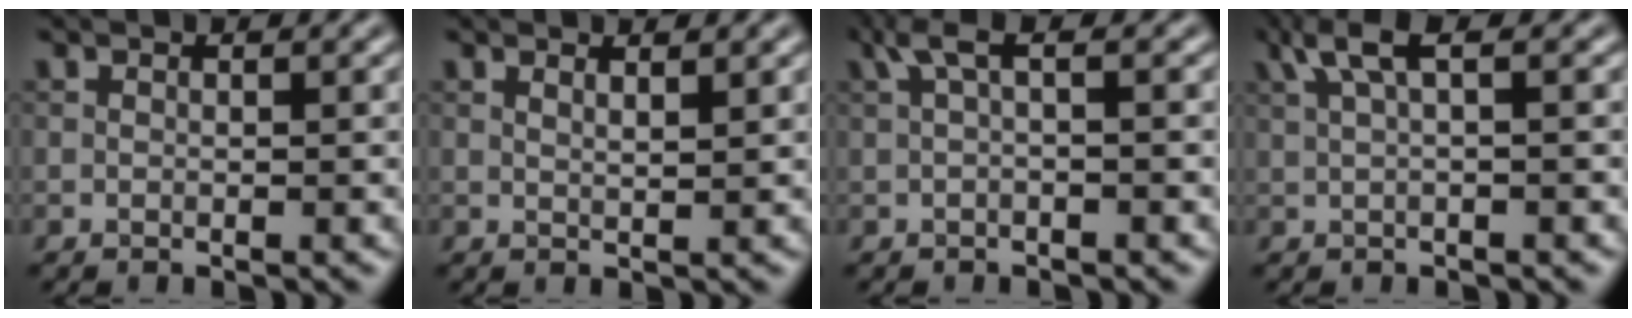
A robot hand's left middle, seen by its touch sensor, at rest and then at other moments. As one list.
[{"total": 1.3, "force": [0.9, 0.3, 0.8], "torque": [-0.008, 0.000, 0.012]}, {"total": 2.1, "force": [0.5, 0.4, 2.0], "torque": [-0.039, 0.011, 0.007]}, {"total": 2.8, "force": [1.2, 0.6, 2.5], "torque": [-0.049, 0.008, 0.024]}]